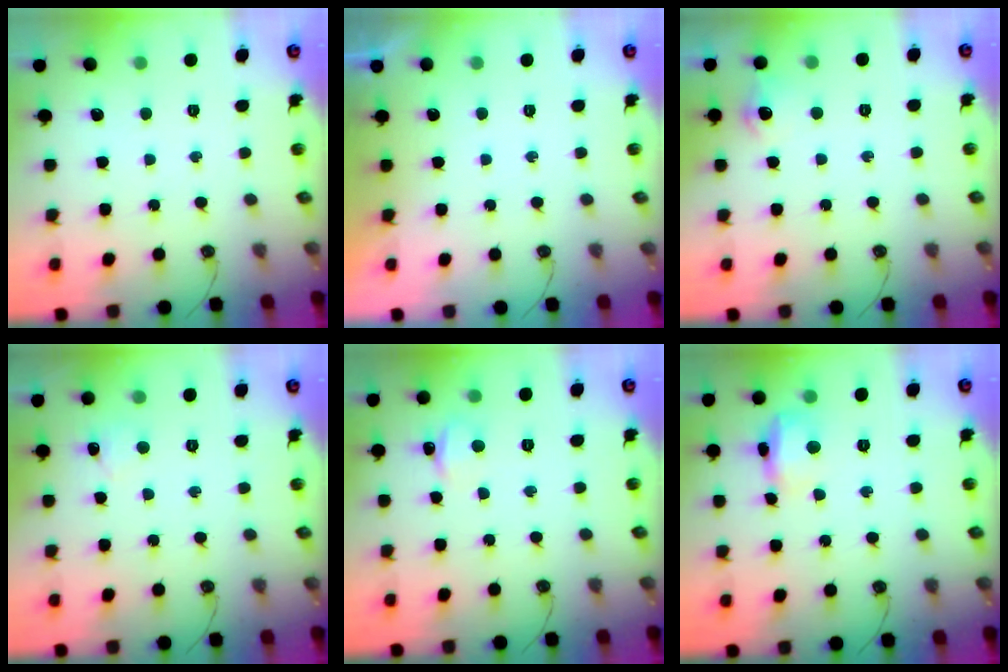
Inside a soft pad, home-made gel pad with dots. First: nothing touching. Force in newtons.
{"total": 0.0}
{"total": 6.9, "press": 6.9, "slide": 0.4}
{"total": 4.4, "press": 4.4, "slide": 0.6}
{"total": 2.5, "press": 2.5, "slide": 0.4}
{"total": 11.3, "press": 11.3, "slide": 0.9}